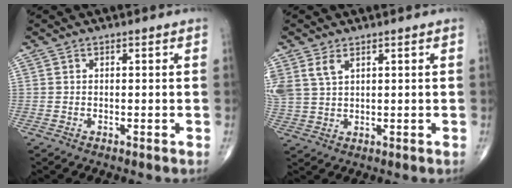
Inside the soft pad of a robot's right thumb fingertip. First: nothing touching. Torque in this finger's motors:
{"motor_torque": [-0.04, -0.03, 0.52, 0.63, 0.19]}